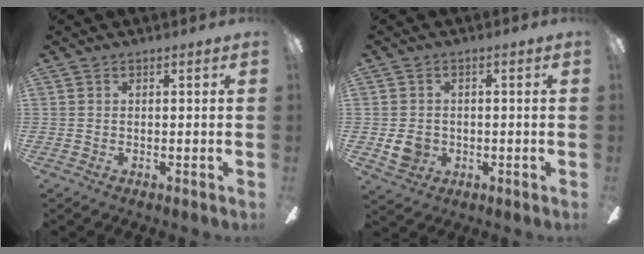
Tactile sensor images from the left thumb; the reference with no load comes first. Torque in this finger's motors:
{"motor_torque": [-0.35, 0.75, 0.14, -0.22, 0.00]}